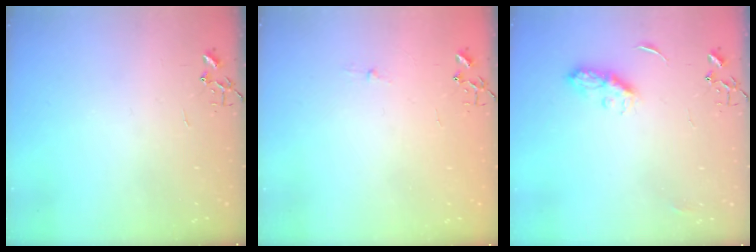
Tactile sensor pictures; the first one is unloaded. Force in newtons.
{"total": 2.6, "press": 2.5, "slide": 0.4}
{"total": 7.2, "press": 7.2, "slide": 0.3}